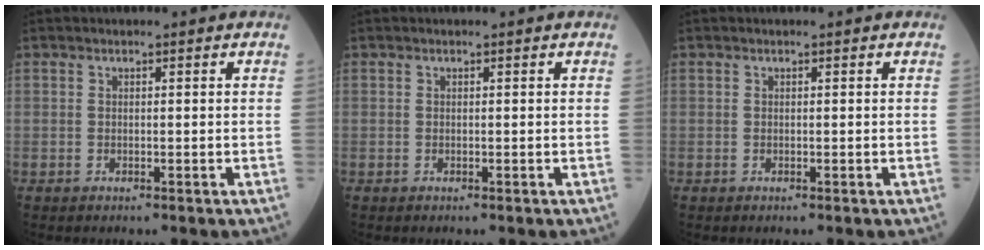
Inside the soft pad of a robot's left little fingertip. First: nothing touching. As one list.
[{"total": 0.0}, {"total": 0.0}]